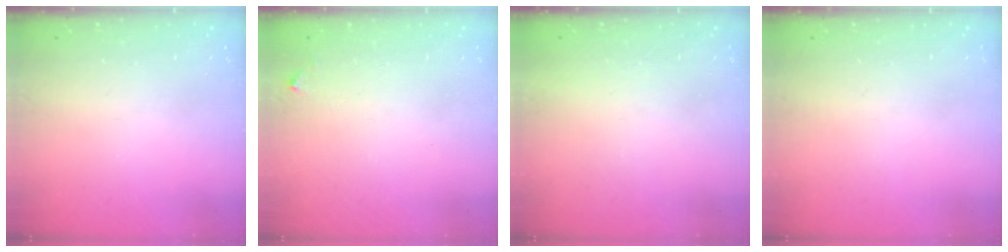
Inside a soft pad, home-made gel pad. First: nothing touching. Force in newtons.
{"total": 3.1, "press": 3.1, "slide": 0.1}
{"total": 1.6, "press": 1.5, "slide": 0.1}
{"total": 0.0}